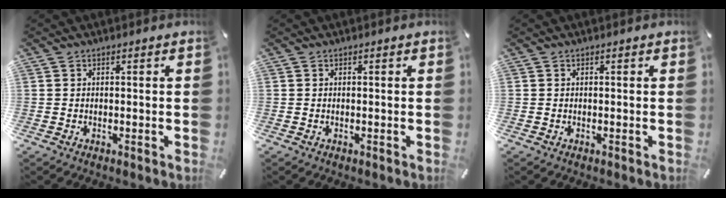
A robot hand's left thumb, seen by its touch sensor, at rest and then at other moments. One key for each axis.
{"total": 0.0}
{"total": 0.0}